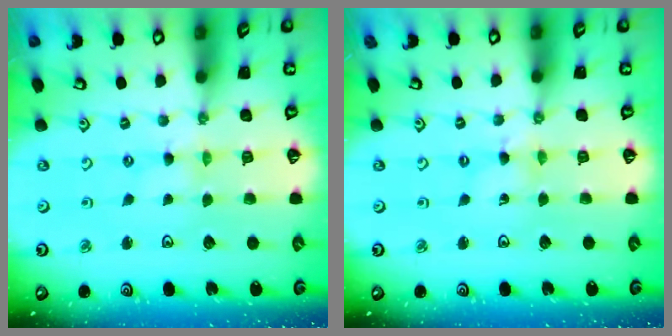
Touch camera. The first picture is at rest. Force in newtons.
{"total": 0.9, "press": 0.9, "slide": 0.2}